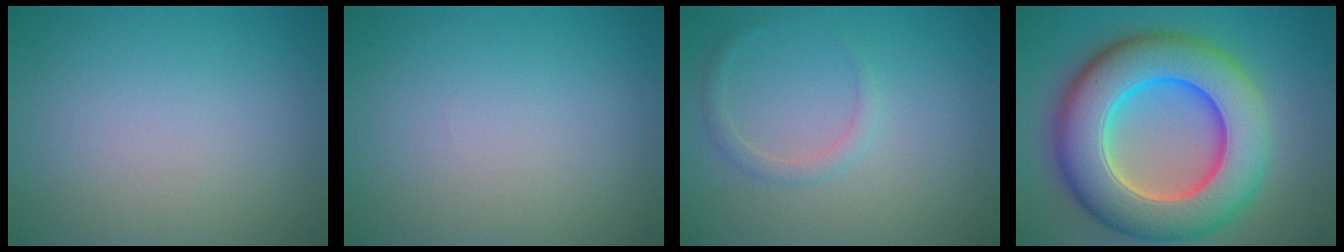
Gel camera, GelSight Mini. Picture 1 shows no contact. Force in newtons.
{"total": 0.0}
{"total": 1.3, "press": 1.3, "slide": 0.1}
{"total": 12.8, "press": 12.8, "slide": 0.6}